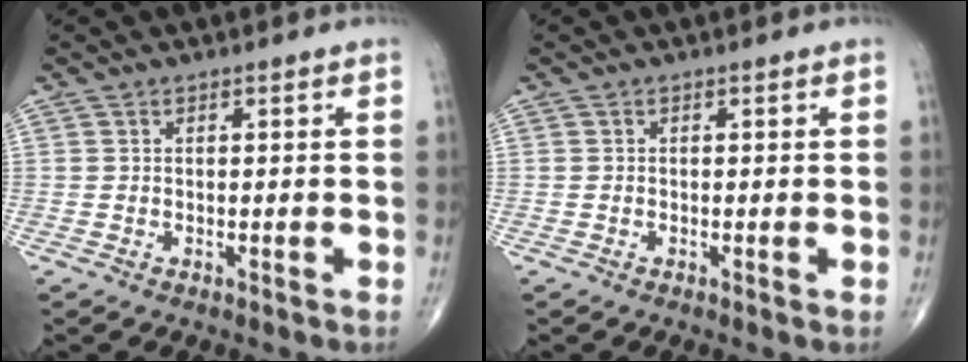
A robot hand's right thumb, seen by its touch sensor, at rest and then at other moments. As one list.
[{"total": 0.0}]